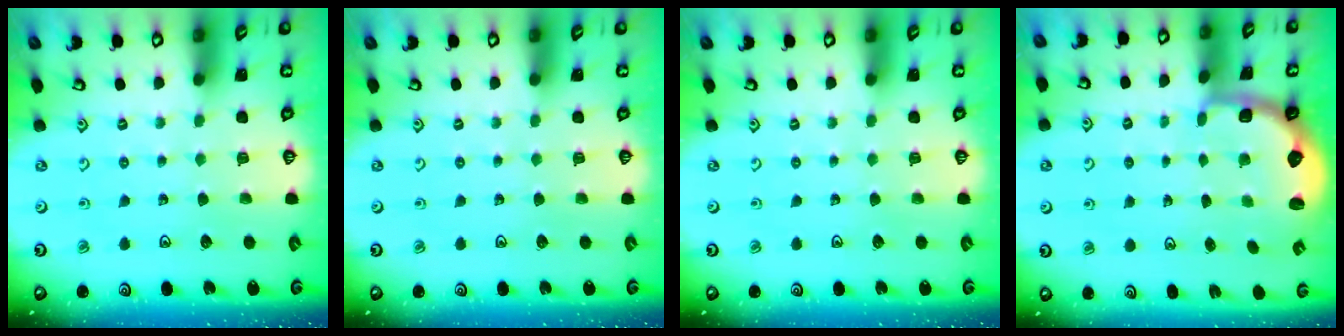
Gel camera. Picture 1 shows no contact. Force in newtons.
{"total": 0.0}
{"total": 0.0}
{"total": 2.6, "press": 2.0, "slide": 1.7}